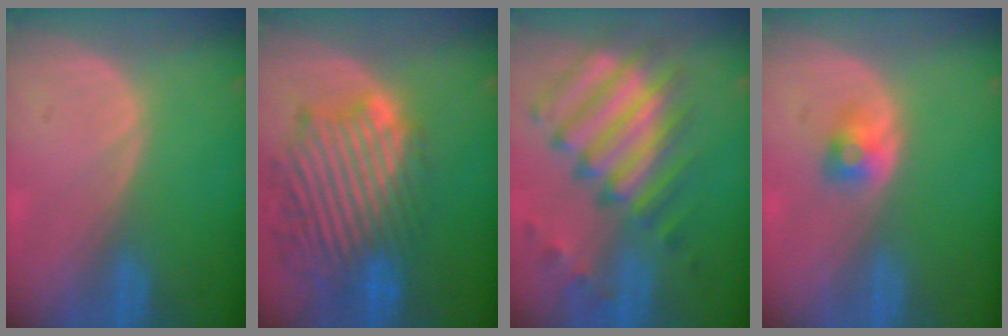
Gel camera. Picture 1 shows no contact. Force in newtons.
{"total": 13.3, "press": 11.7, "slide": 6.3}
{"total": 11.9, "press": 10.4, "slide": 5.7}
{"total": 2.7, "press": 2.4, "slide": 1.1}